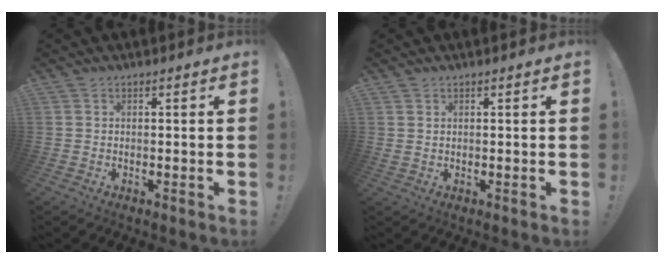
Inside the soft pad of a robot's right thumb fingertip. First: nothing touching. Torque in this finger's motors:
{"motor_torque": [-0.05, 0.05, 0.03, 0.00, 0.02]}